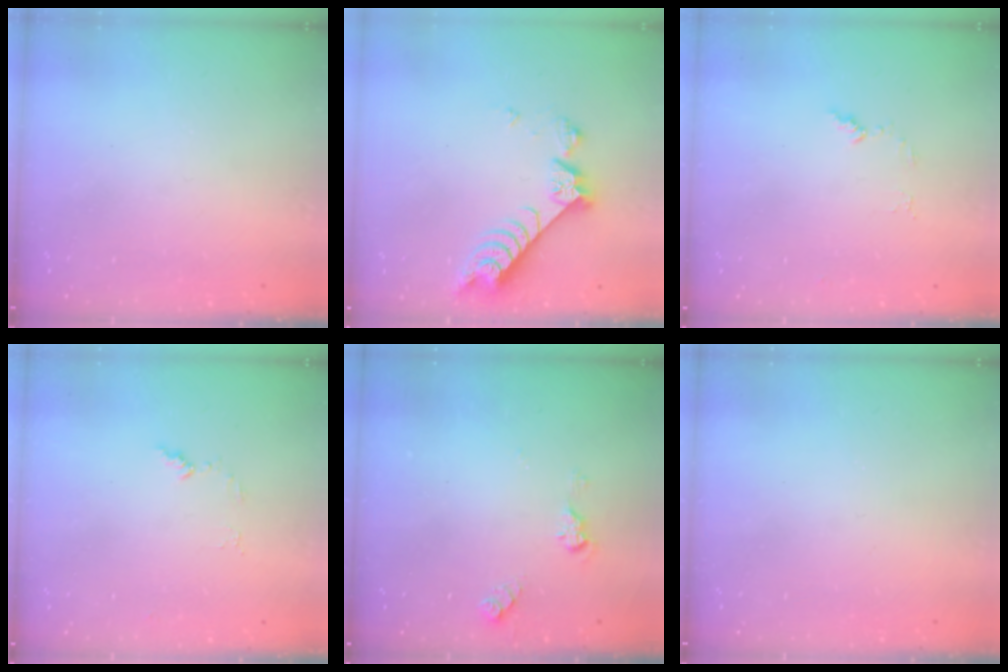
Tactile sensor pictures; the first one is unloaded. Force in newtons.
{"total": 8.2, "press": 8.1, "slide": 0.6}
{"total": 4.6, "press": 4.5, "slide": 0.5}
{"total": 4.6, "press": 4.5, "slide": 0.5}
{"total": 4.7, "press": 4.7, "slide": 0.5}
{"total": 0.0}